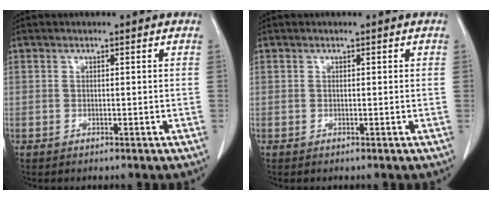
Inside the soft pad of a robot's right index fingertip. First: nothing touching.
{"total": 0.0}